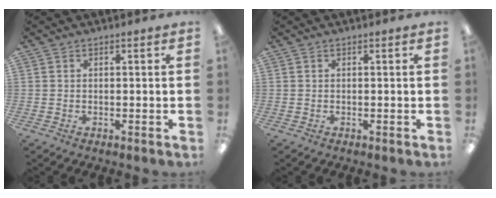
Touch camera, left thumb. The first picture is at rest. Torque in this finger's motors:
{"motor_torque": [0.00, 0.00, -0.04, 0.04, 0.00]}